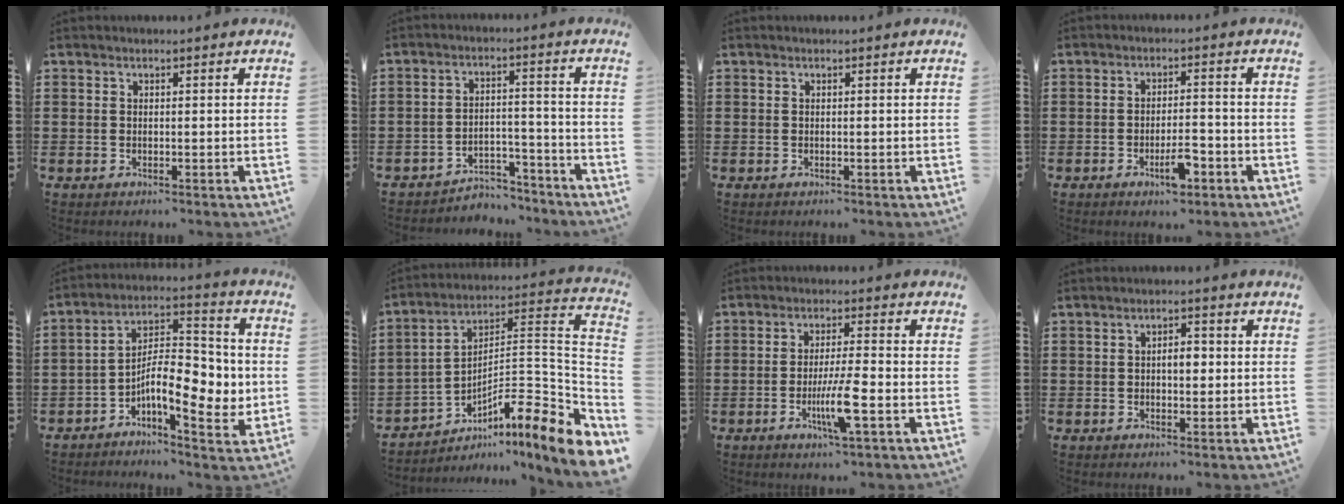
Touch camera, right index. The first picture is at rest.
{"total": 4.4, "force": [-4.2, 1.2, 0.8], "torque": [-0.015, 0.012, -0.086]}
{"total": 0.0}
{"total": 4.8, "force": [-2.4, 1.4, 3.9], "torque": [-0.068, 0.004, -0.043]}
{"total": 10.8, "force": [-2.4, 4.2, 9.6], "torque": [-0.158, -0.008, -0.043]}
{"total": 9.3, "force": [-5.0, 1.4, 7.7], "torque": [-0.106, -0.025, -0.105]}
{"total": 7.3, "force": [-2.5, 0.7, 6.9], "torque": [-0.131, -0.015, -0.046]}
{"total": 3.0, "force": [-0.1, 1.4, 2.6], "torque": [-0.042, 0.004, -0.006]}